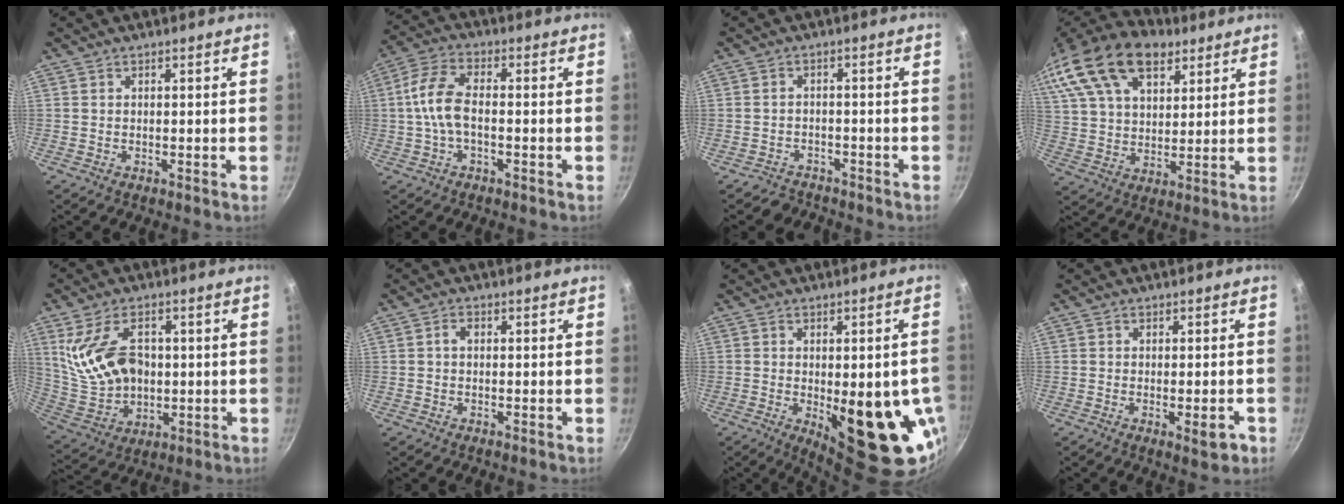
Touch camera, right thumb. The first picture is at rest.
{"total": 8.2, "force": [-0.9, 4.1, 7.0], "torque": [-0.146, 0.029, -0.030]}
{"total": 3.6, "force": [-3.0, 1.9, -0.3], "torque": [0.018, 0.043, -0.050]}
{"total": 26.4, "force": [14.6, 15.1, 16.0], "torque": [-0.319, 0.012, 0.258]}
{"total": 15.0, "force": [2.4, 10.0, 10.9], "torque": [-0.186, -0.011, 0.065]}
{"total": 1.7, "force": [0.1, 1.2, 1.2], "torque": [-0.020, 0.006, 0.000]}
{"total": 19.9, "force": [-4.1, 8.2, 17.7], "torque": [-0.189, -0.016, -0.036]}
{"total": 4.2, "force": [-1.6, 1.3, 3.6], "torque": [-0.041, 0.003, -0.018]}